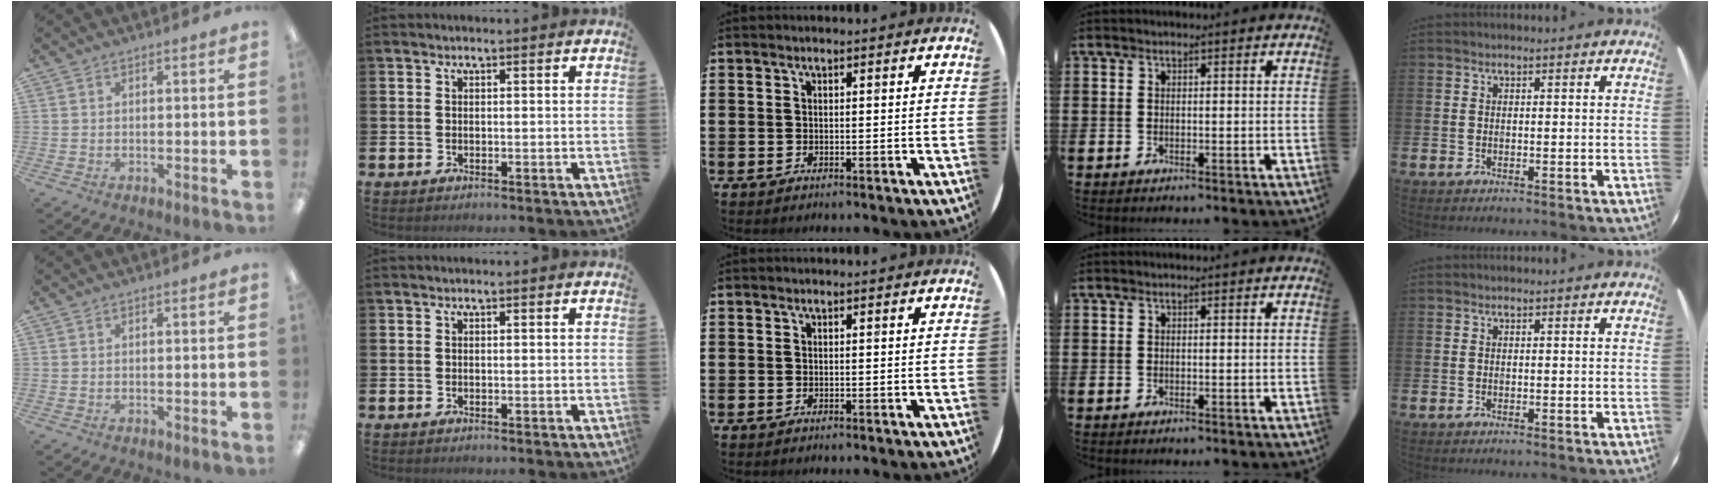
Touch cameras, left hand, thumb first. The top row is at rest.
{}